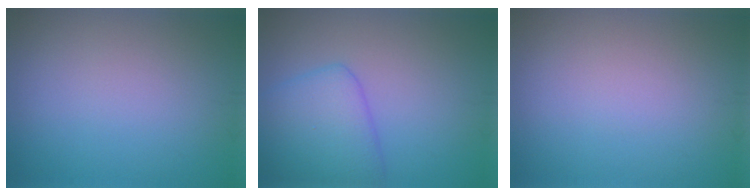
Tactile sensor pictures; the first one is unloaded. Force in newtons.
{"total": 4.8, "press": 4.8, "slide": 0.1}
{"total": 0.0}